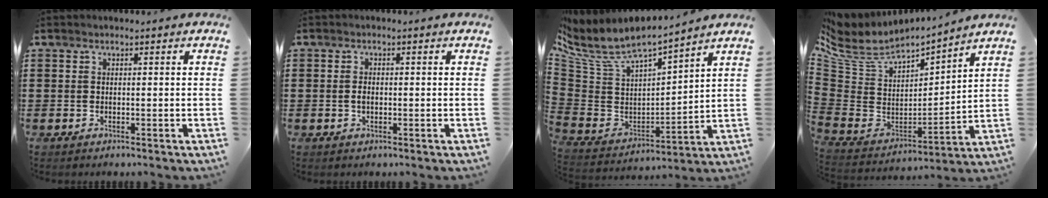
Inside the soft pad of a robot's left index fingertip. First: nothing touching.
{"total": 1.4, "force": [-0.3, 0.8, 1.1], "torque": [-0.030, 0.000, -0.008]}
{"total": 7.2, "force": [5.8, 2.6, 3.4], "torque": [-0.096, -0.044, 0.097]}
{"total": 5.7, "force": [3.9, 2.9, 3.0], "torque": [-0.089, -0.038, 0.061]}